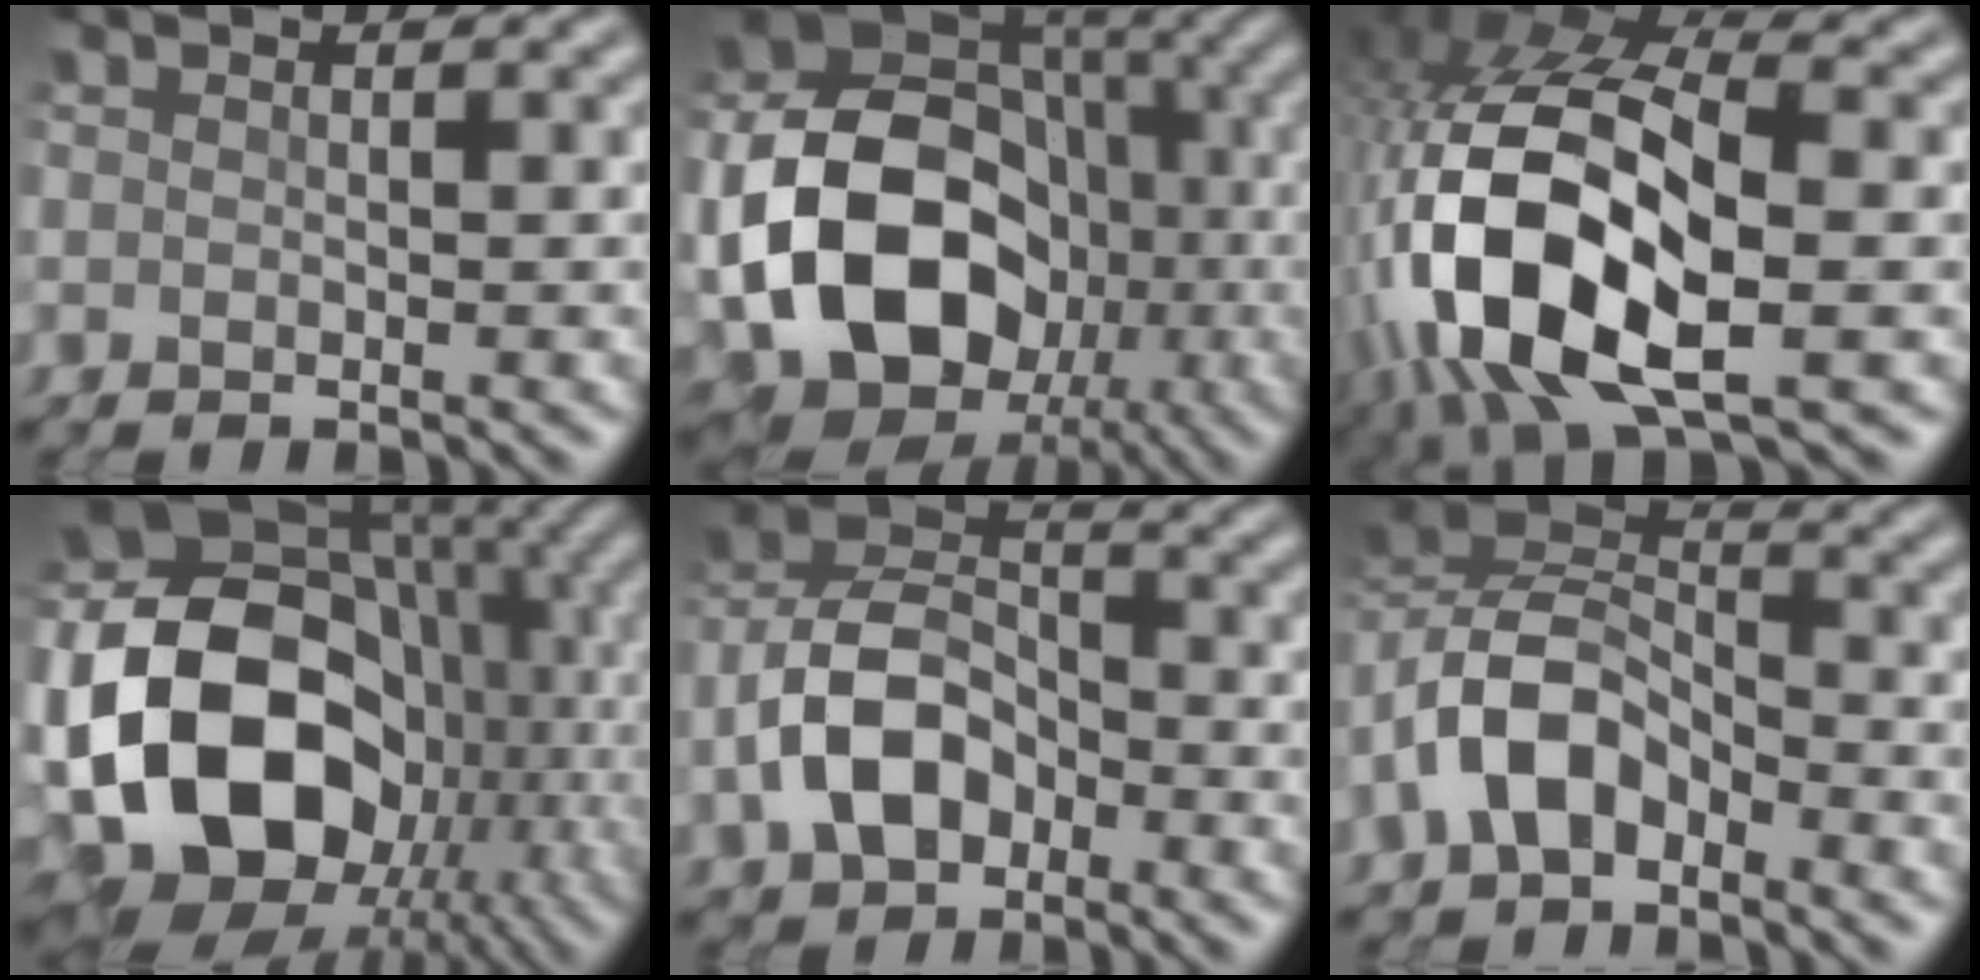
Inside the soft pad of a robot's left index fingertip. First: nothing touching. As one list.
[{"total": 16.7, "force": [-4.0, 12.7, 10.0], "torque": [-0.171, -0.015, -0.081]}, {"total": 15.2, "force": [-3.8, 7.6, 12.6], "torque": [-0.283, -0.017, -0.057]}, {"total": 17.8, "force": [-3.0, 13.5, 11.2], "torque": [-0.219, -0.010, -0.043]}, {"total": 7.4, "force": [-2.9, 4.8, 4.8], "torque": [-0.097, 0.014, -0.065]}, {"total": 6.5, "force": [-3.2, 3.7, 4.3], "torque": [-0.091, 0.012, -0.074]}]